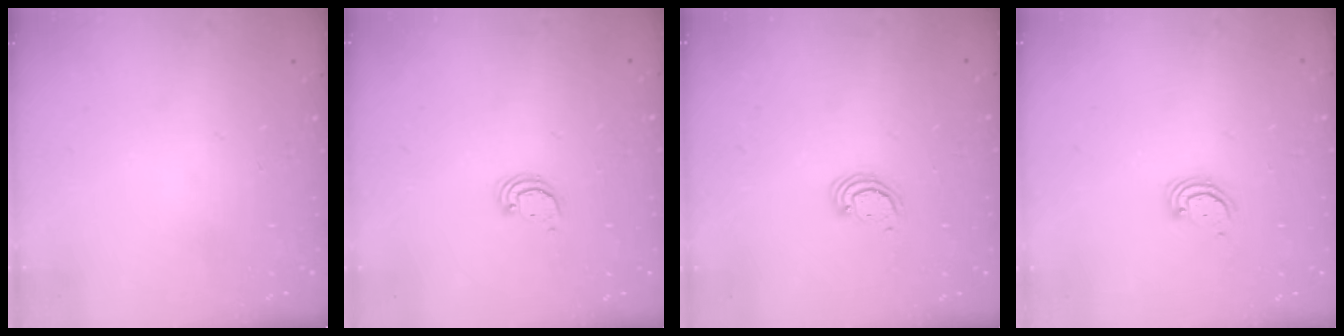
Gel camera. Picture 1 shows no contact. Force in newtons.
{"total": 2.4, "press": 2.4, "slide": 0.2}
{"total": 2.6, "press": 2.5, "slide": 0.3}
{"total": 2.9, "press": 2.9, "slide": 0.2}